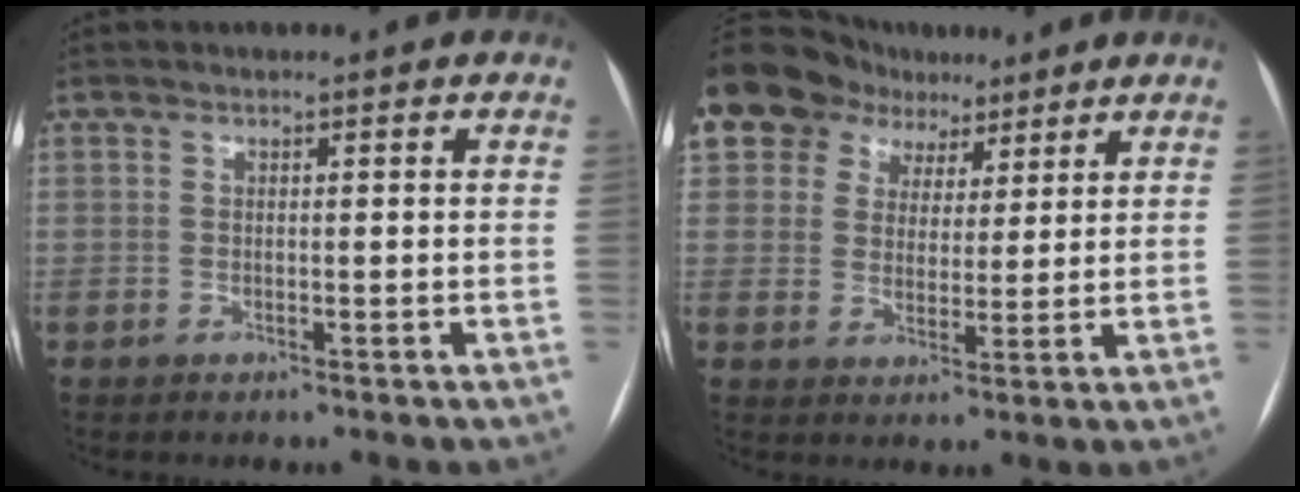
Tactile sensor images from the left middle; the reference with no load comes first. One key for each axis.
{"total": 15.9, "fx": 9.9, "fy": 11.3, "fz": 5.0, "tx": -0.165, "ty": 0.057, "tz": 0.185}